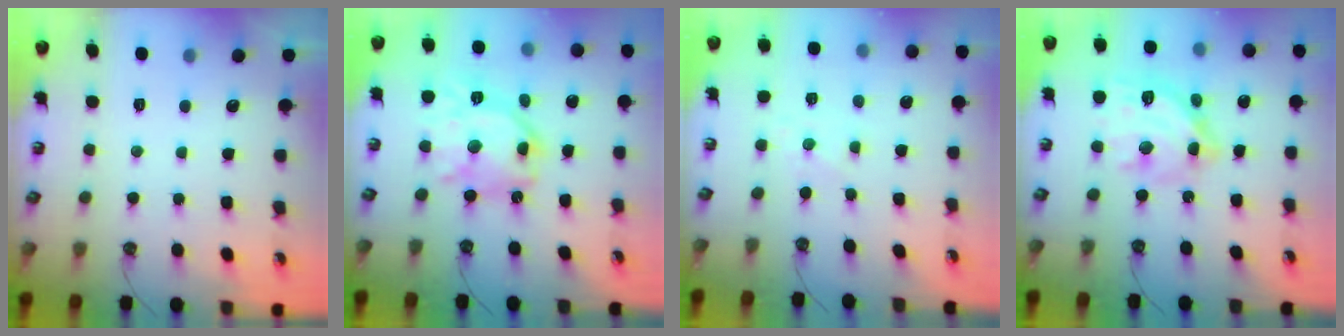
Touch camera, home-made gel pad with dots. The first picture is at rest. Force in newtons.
{"total": 17.7, "press": 17.6, "slide": 1.7}
{"total": 1.9, "press": 1.9, "slide": 0.5}
{"total": 16.0, "press": 16.0, "slide": 1.4}